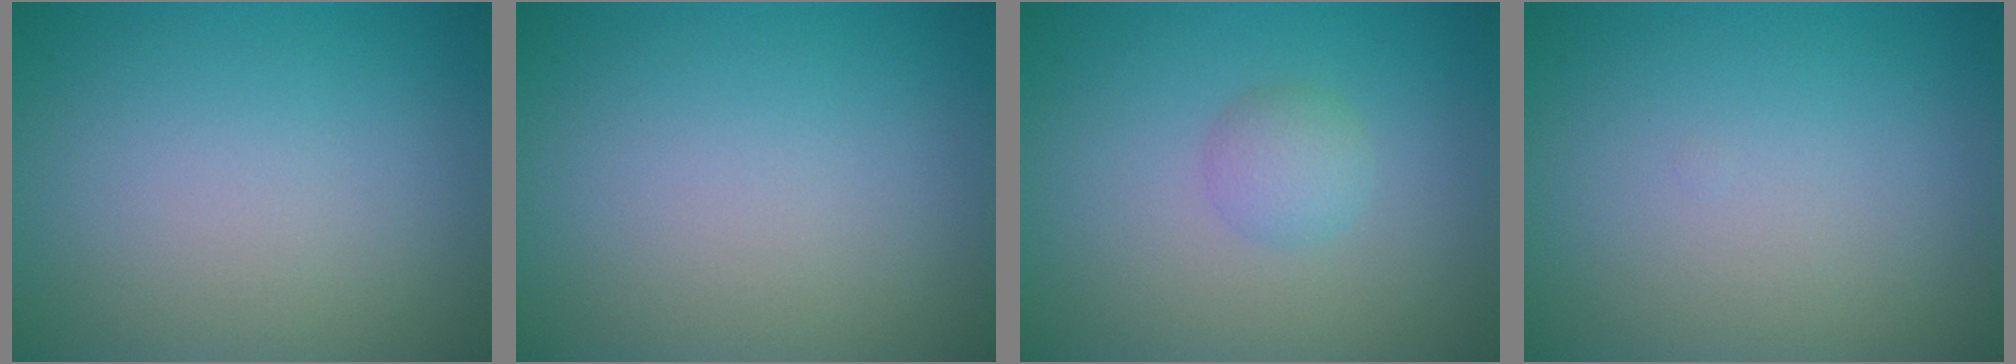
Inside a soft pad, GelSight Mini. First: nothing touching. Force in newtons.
{"total": 0.0}
{"total": 1.8, "press": 1.8, "slide": 0.1}
{"total": 0.0}